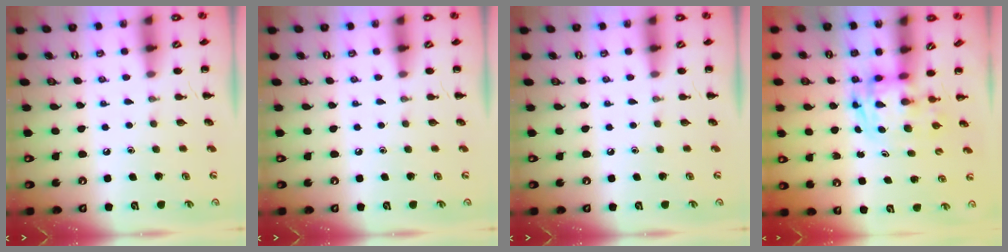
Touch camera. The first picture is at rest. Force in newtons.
{"total": 0.0}
{"total": 0.0}
{"total": 2.8, "press": 2.8, "slide": 0.5}